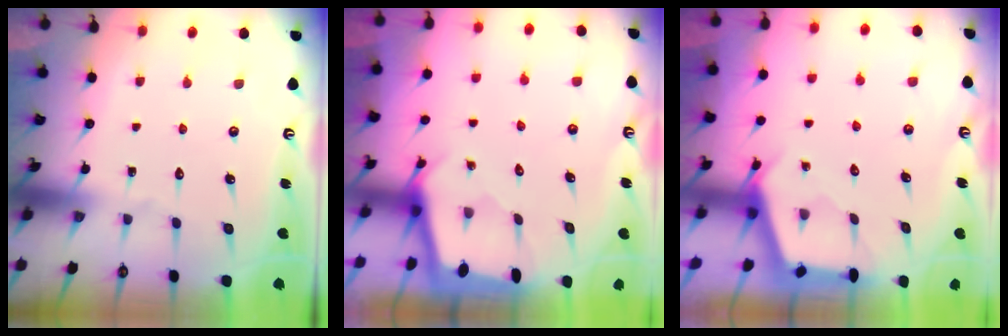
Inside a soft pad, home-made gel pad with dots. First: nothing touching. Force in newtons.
{"total": 1.7, "press": 1.7, "slide": 0.2}
{"total": 2.6, "press": 2.6, "slide": 0.4}